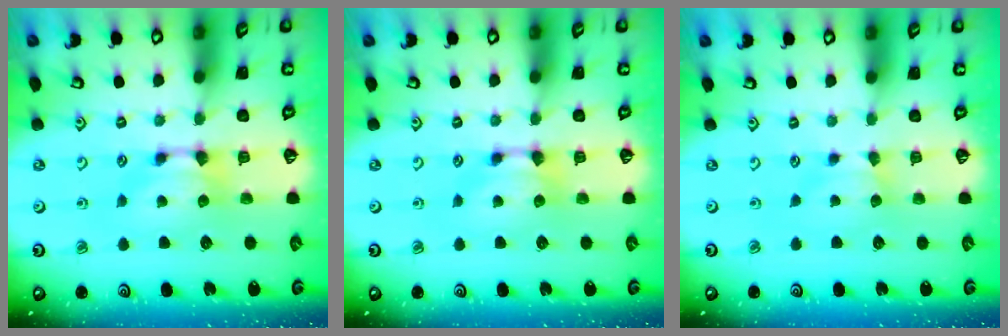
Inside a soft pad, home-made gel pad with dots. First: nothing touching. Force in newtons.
{"total": 0.0}
{"total": 2.0, "press": 2.0, "slide": 0.5}